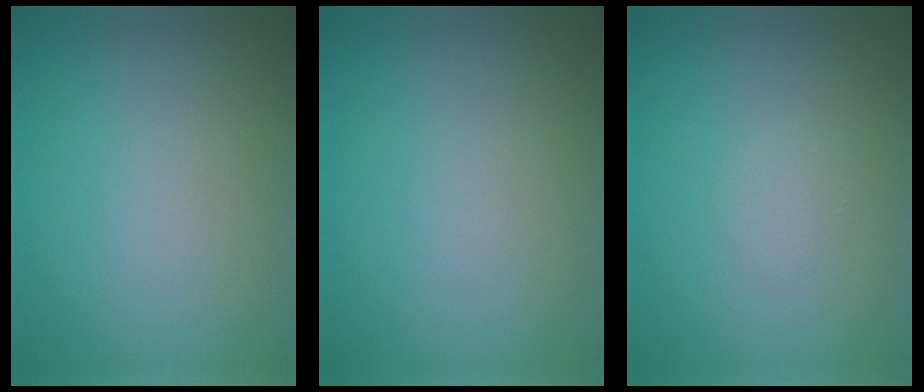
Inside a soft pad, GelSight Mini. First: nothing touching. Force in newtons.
{"total": 0.0}
{"total": 0.7, "press": 0.7, "slide": 0.0}